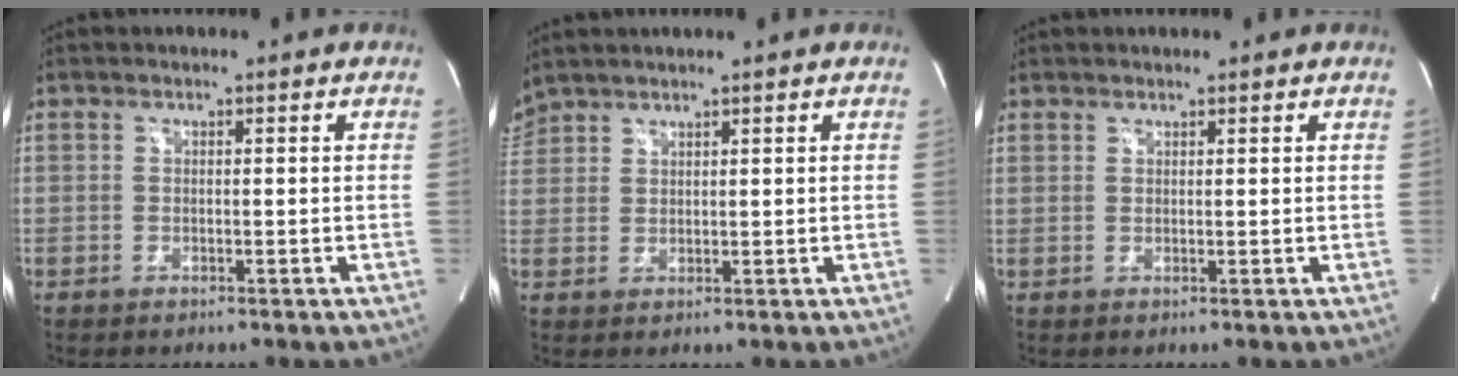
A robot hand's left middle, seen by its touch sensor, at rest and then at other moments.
{"total": 3.8, "force": [3.6, 1.1, 0.5], "torque": [-0.021, 0.026, 0.077]}
{"total": 1.1, "force": [0.8, 0.7, -0.1], "torque": [0.006, 0.002, 0.010]}